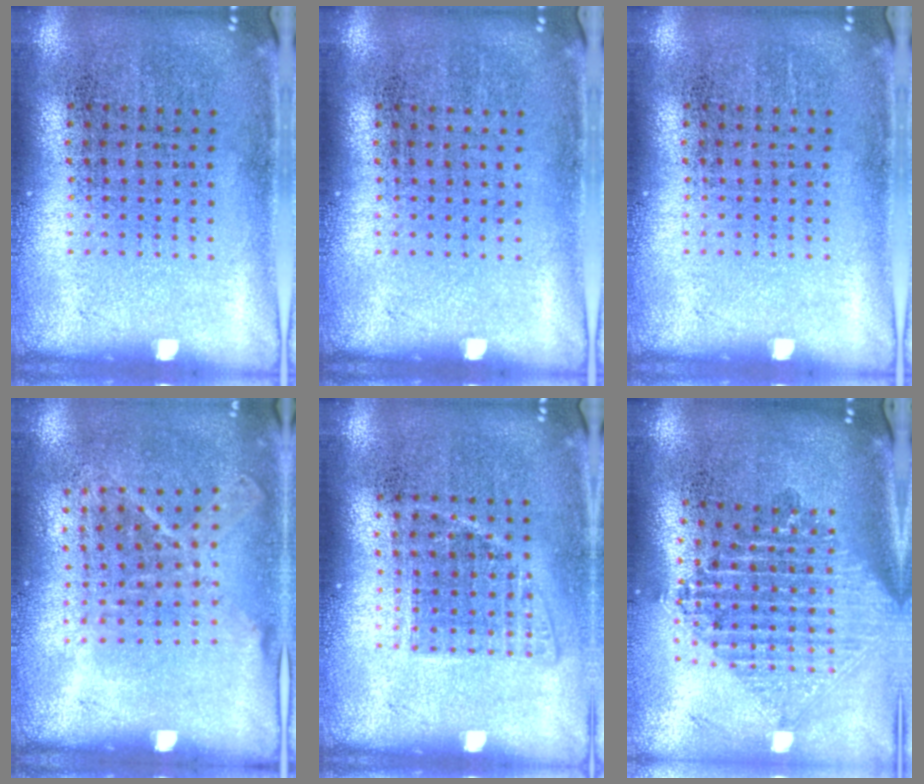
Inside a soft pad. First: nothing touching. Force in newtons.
{"total": 0.0}
{"total": 0.0}
{"total": 1.1, "press": 0.9, "slide": 0.7}
{"total": 1.0, "press": 0.9, "slide": 0.4}
{"total": 2.2, "press": 1.7, "slide": 1.4}